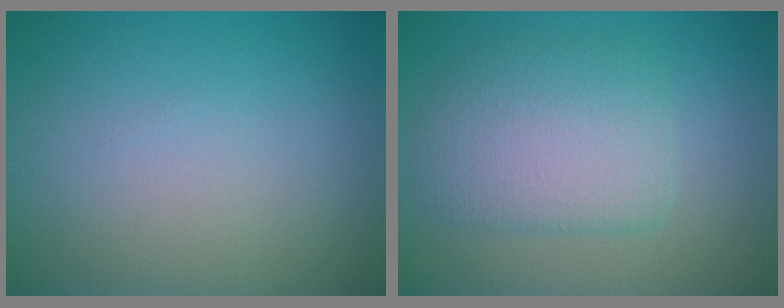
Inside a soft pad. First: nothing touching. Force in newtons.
{"total": 4.4, "press": 4.4, "slide": 0.4}